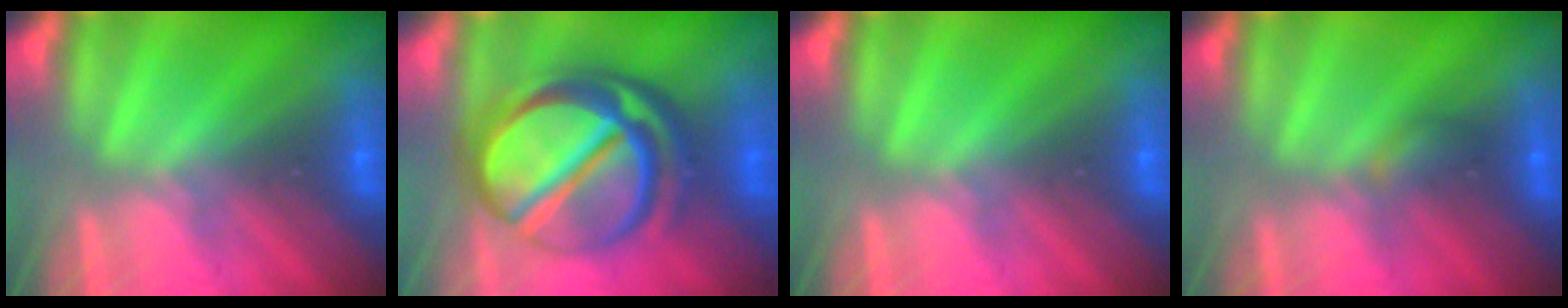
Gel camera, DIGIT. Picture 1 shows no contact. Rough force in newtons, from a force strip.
{"total": 7.6}
{"total": 0.0}
{"total": 2.2}